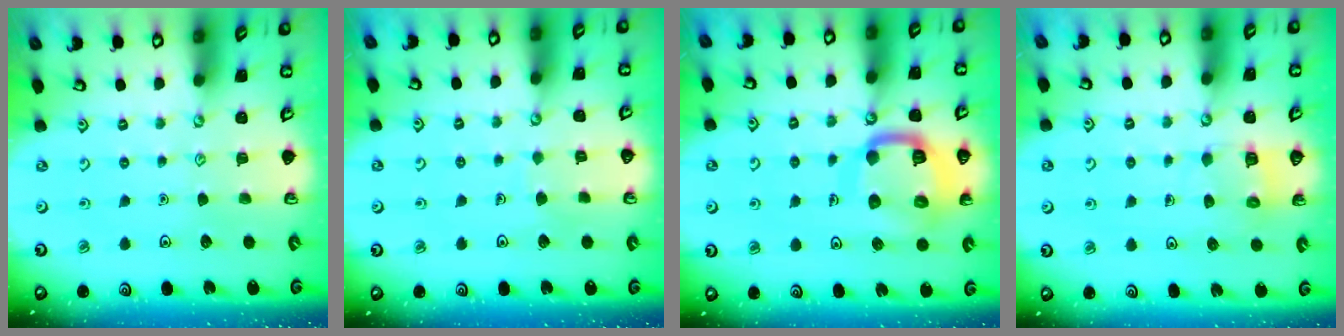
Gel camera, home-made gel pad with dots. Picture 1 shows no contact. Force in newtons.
{"total": 2.7, "press": 2.7, "slide": 0.1}
{"total": 16.4, "press": 16.3, "slide": 1.8}
{"total": 6.3, "press": 6.3, "slide": 0.5}